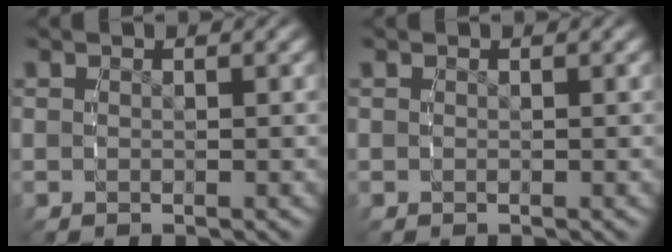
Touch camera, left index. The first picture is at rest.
{"total": 0.0}